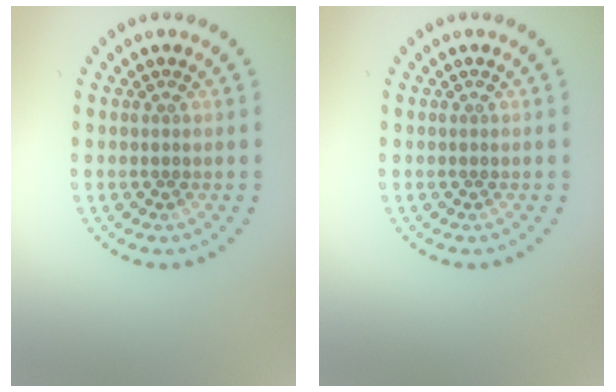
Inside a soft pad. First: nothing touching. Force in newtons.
{"total": 0.0}